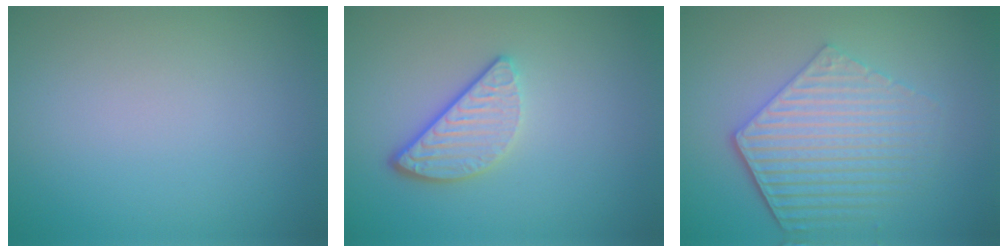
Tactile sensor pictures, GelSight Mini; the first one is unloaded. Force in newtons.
{"total": 3.1, "press": 2.5, "slide": 1.8}
{"total": 5.8, "press": 4.4, "slide": 3.8}